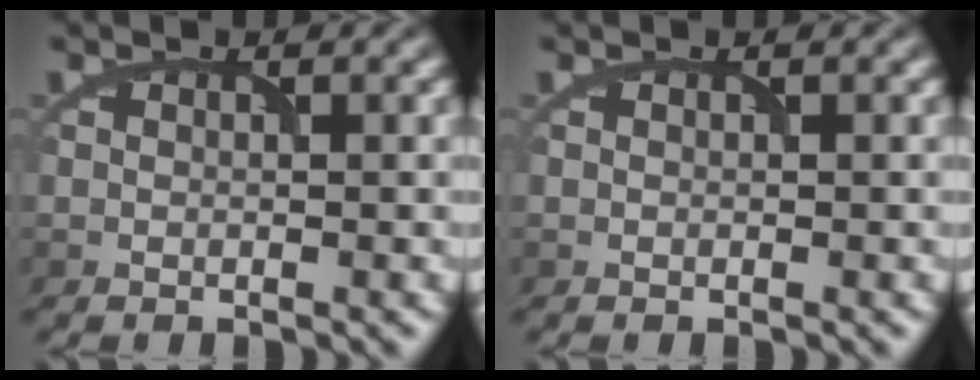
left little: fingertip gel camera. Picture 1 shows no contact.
{"total": 0.0}